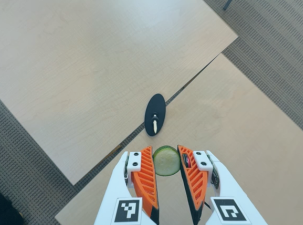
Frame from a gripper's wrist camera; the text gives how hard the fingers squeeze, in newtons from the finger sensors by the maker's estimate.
{"total": 11.6, "left": 12.1, "right": 11.2}